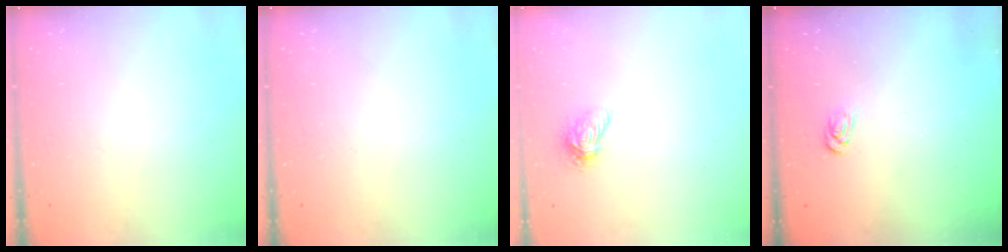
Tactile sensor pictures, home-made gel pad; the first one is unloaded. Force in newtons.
{"total": 0.0}
{"total": 6.4, "press": 6.4, "slide": 0.3}
{"total": 2.5, "press": 2.5, "slide": 0.3}